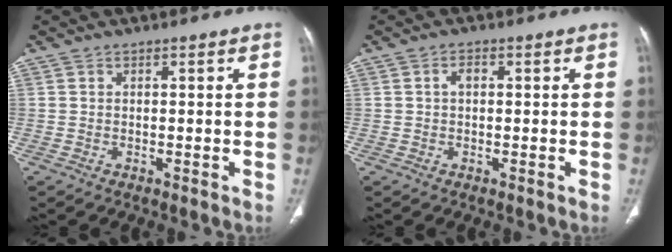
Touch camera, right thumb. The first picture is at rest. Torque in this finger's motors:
{"motor_torque": [-0.03, 0.21, 0.41, 0.16, -0.04]}